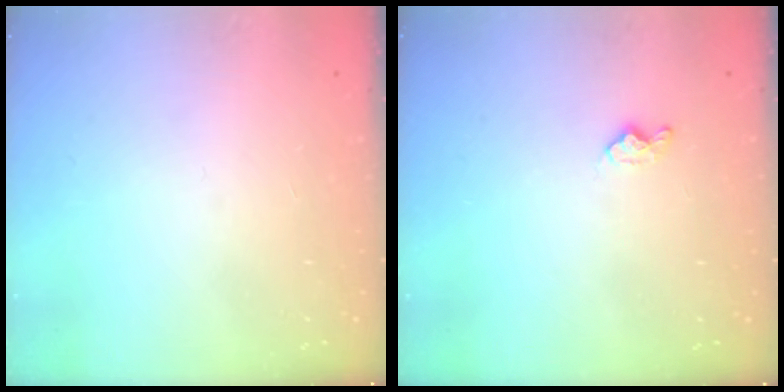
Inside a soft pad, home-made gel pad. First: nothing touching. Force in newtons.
{"total": 4.4, "press": 4.4, "slide": 0.5}